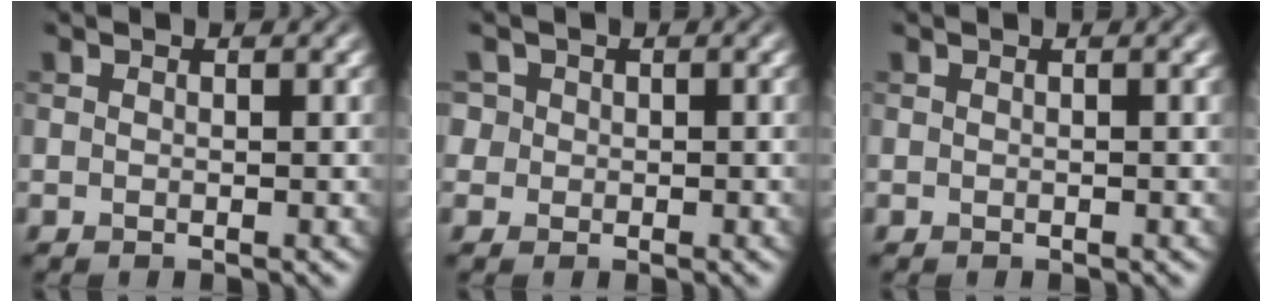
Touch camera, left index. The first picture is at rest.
{"total": 2.4, "force": [0.8, 2.2, 0.7], "torque": [-0.027, 0.005, 0.014]}
{"total": 0.5, "force": [0.3, -0.1, 0.4], "torque": [-0.006, 0.002, 0.006]}